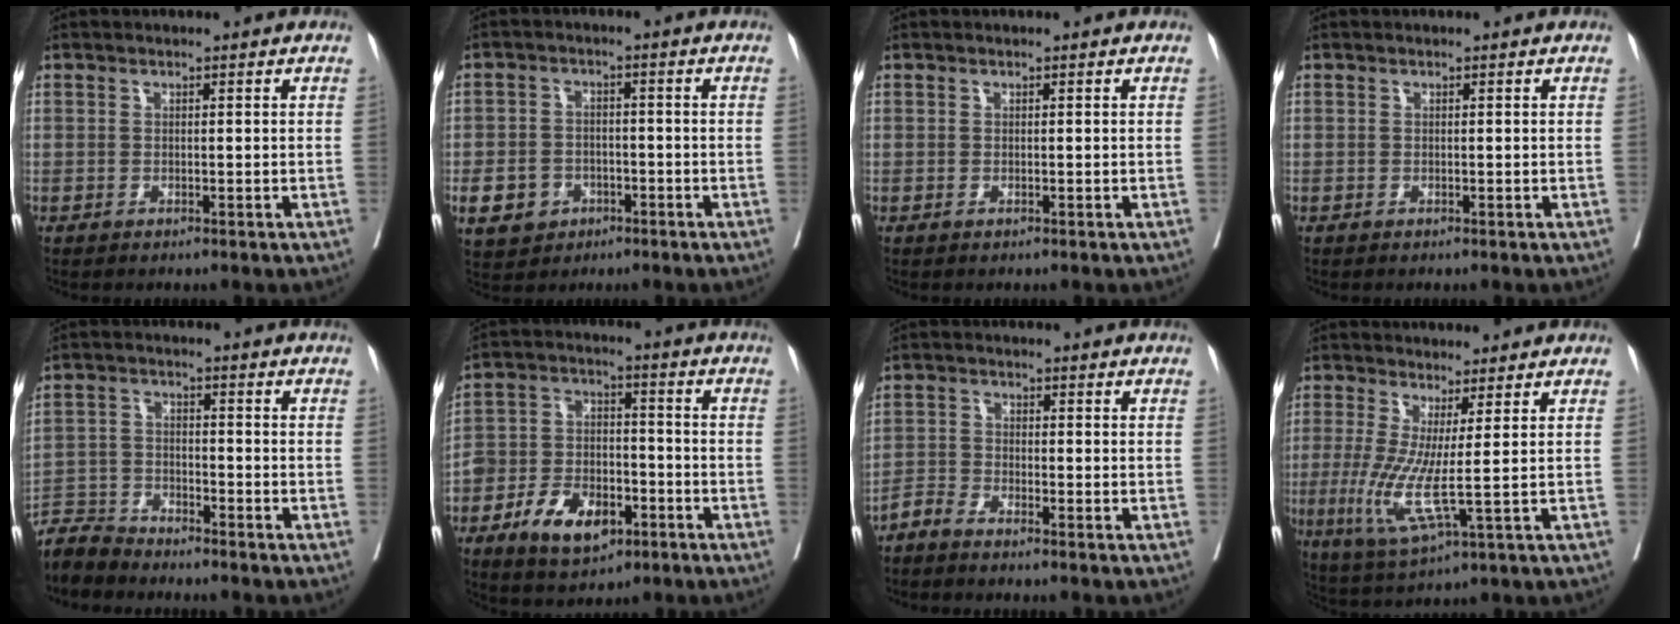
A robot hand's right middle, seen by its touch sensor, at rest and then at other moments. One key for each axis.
{"total": 7.6, "fx": -3.3, "fy": 6.3, "fz": 2.6, "tx": -0.057, "ty": 0.008, "tz": -0.044}
{"total": 0.0}
{"total": 0.0}
{"total": 5.4, "fx": -5.3, "fy": 0.4, "fz": -0.6, "tx": 0.013, "ty": -0.004, "tz": -0.103}
{"total": 10.6, "fx": -5.6, "fy": 5.9, "fz": 6.9, "tx": -0.124, "ty": 0.012, "tz": -0.095}
{"total": 2.2, "fx": -2.1, "fy": -0.1, "fz": 0.3, "tx": -0.007, "ty": -0.007, "tz": -0.048}
{"total": 7.6, "fx": -0.3, "fy": 0.0, "fz": 7.6, "tx": -0.166, "ty": -0.024, "tz": -0.003}